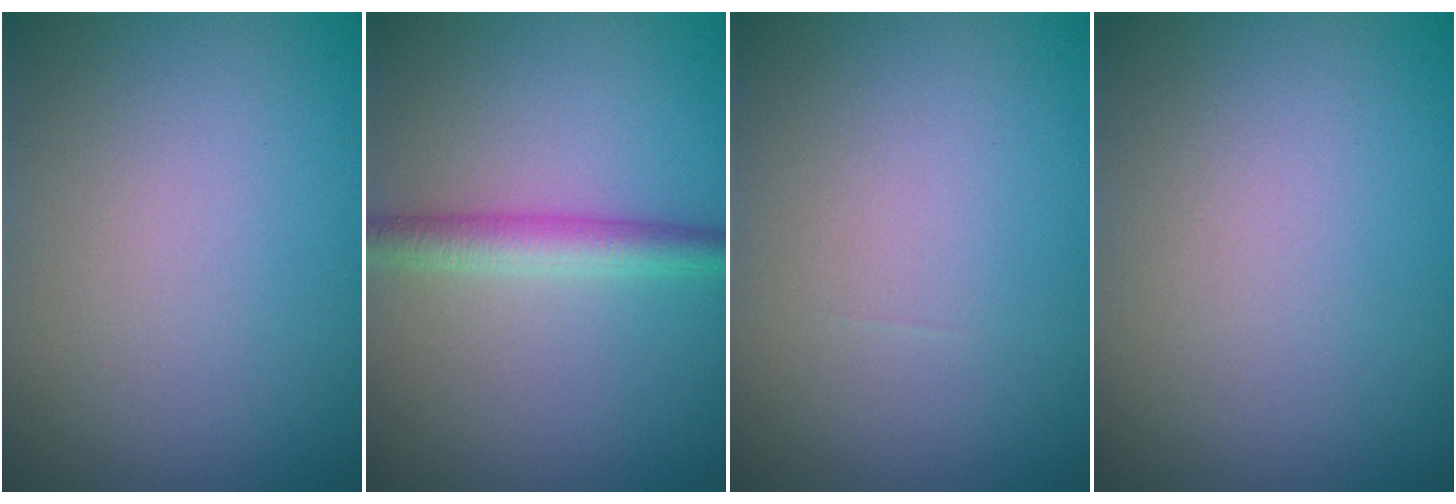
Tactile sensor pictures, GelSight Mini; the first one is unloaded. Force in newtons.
{"total": 2.9, "press": 2.9, "slide": 0.1}
{"total": 0.0}
{"total": 0.0}